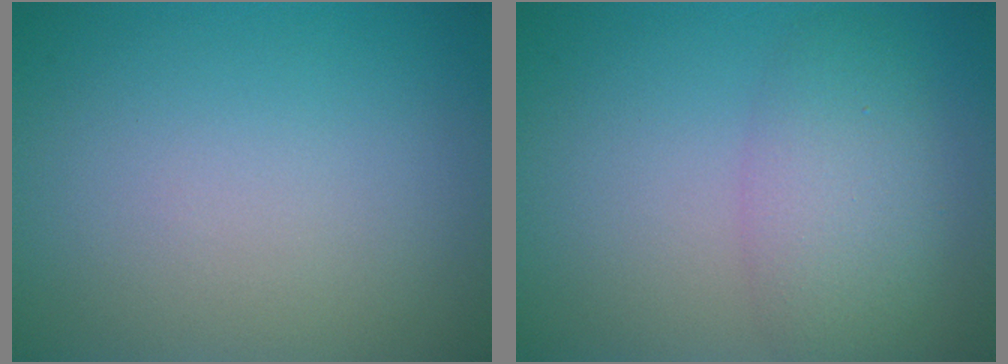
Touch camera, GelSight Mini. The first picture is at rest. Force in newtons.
{"total": 4.2, "press": 4.1, "slide": 0.3}